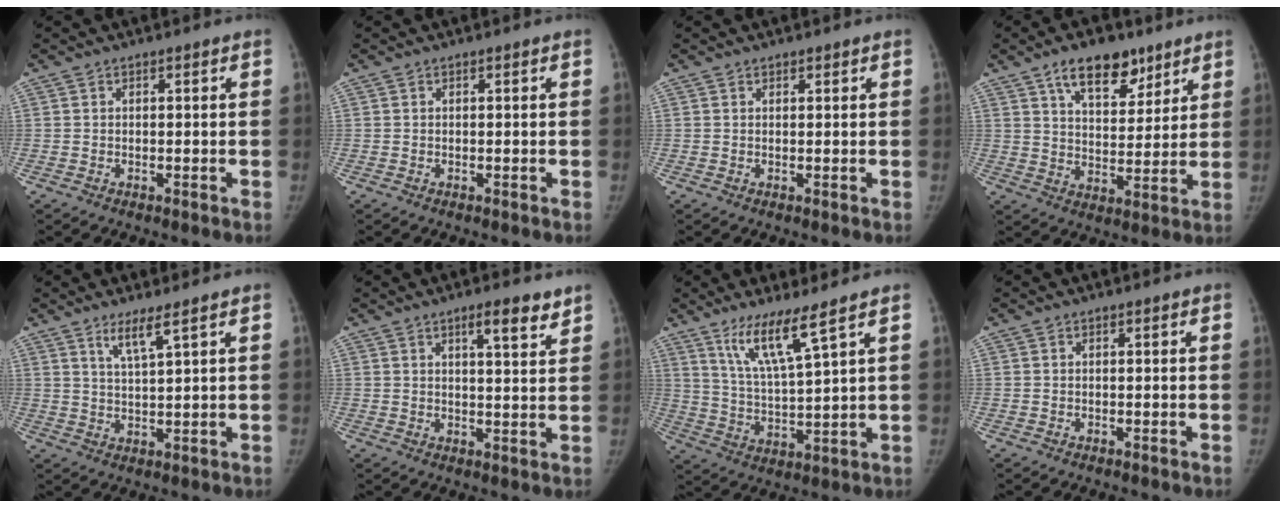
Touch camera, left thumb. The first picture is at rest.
{"total": 0.0}
{"total": 0.5, "force": [0.5, 0.3, 0.0], "torque": [0.005, -0.003, 0.006]}
{"total": 12.0, "force": [7.6, 6.2, 7.0], "torque": [-0.074, -0.039, 0.126]}
{"total": 4.2, "force": [2.8, 0.0, 3.1], "torque": [-0.063, -0.026, 0.059]}
{"total": 5.8, "force": [3.8, 1.2, 4.1], "torque": [-0.051, -0.025, 0.054]}
{"total": 9.2, "force": [6.2, 0.2, 6.8], "torque": [-0.132, -0.045, 0.128]}
{"total": 0.0}